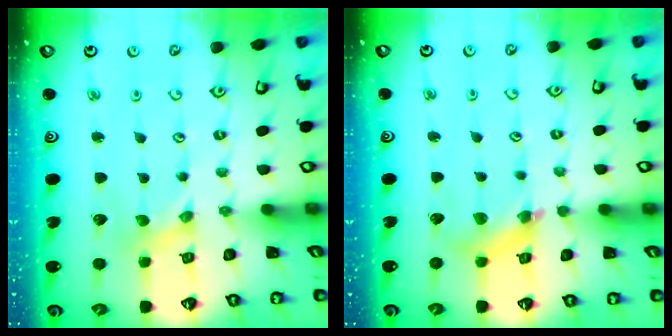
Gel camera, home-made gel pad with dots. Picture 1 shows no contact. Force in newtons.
{"total": 9.4, "press": 9.3, "slide": 1.0}